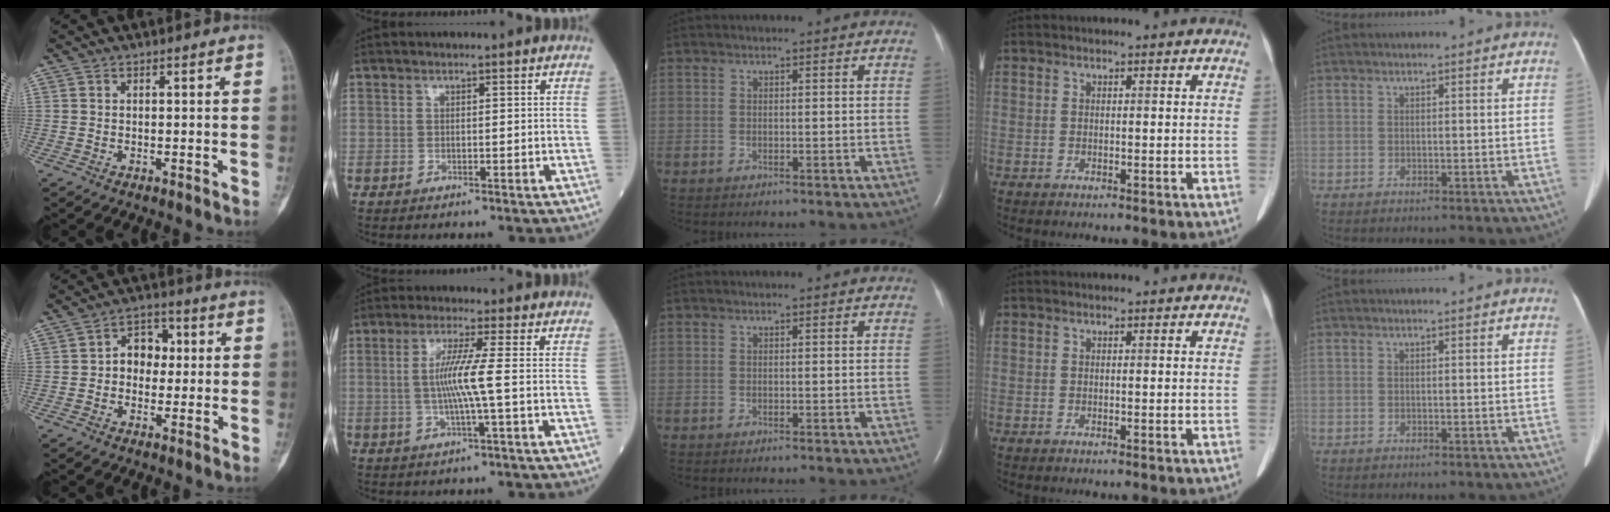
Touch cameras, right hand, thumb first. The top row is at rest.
{"thumb": {"total": 6.8, "force": [0.4, 5.3, 4.2], "torque": [-0.030, 0.017, -0.003]}, "index": {"total": 6.0, "force": [-0.3, -0.9, 5.9], "torque": [-0.121, 0.001, -0.006]}}